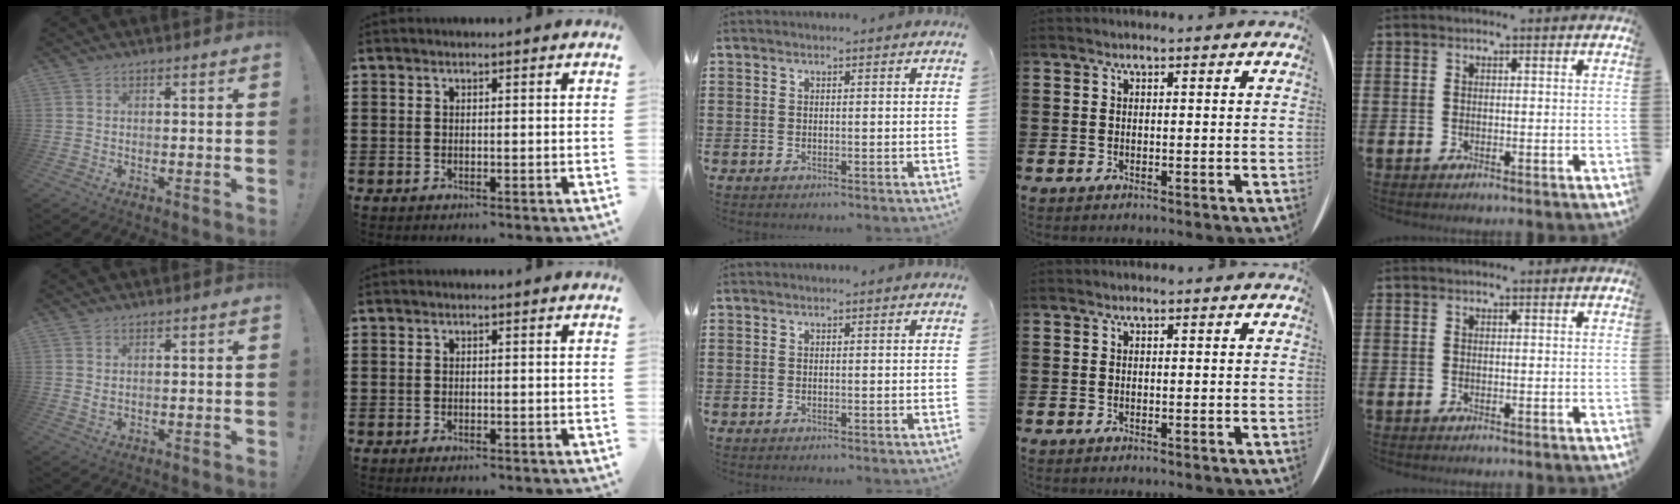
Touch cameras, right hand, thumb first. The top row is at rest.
{"thumb": {"total": 1.5, "force": [0.8, 0.6, 1.1], "torque": [-0.009, -0.005, 0.011]}, "index": {"total": 0.7, "force": [-0.6, 0.2, 0.2], "torque": [-0.006, -0.002, -0.013]}}